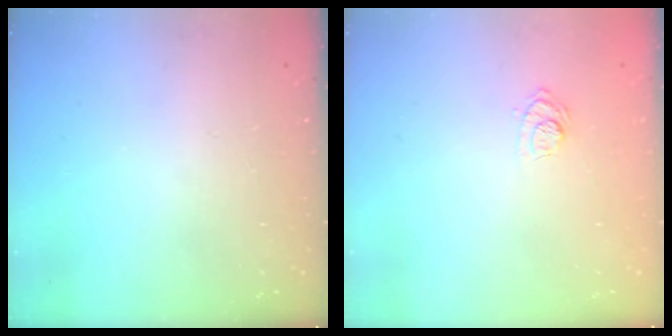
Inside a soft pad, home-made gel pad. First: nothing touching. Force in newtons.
{"total": 7.8, "press": 7.6, "slide": 1.6}